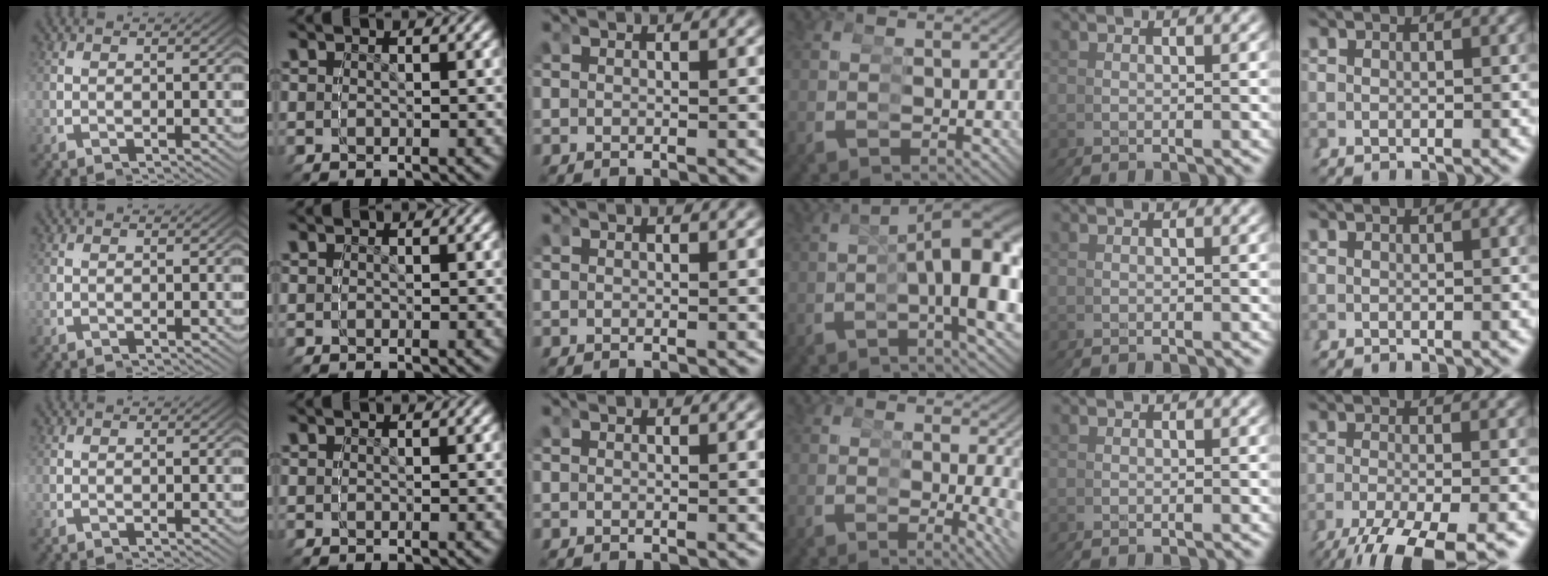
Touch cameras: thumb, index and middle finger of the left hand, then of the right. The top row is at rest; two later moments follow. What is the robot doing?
{"motion": "grasp_and_lifting", "object": "condiment"}